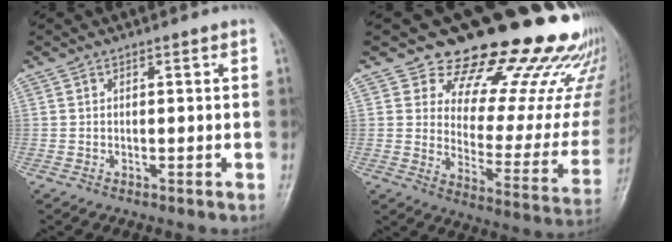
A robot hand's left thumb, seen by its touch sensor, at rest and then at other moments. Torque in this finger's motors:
{"motor_torque": [0.79, 0.58, 1.36, -1.40, 0.02]}